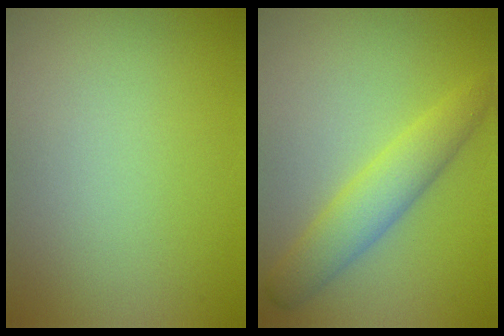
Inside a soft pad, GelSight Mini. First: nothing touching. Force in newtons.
{"total": 3.8, "press": 3.8, "slide": 0.1}